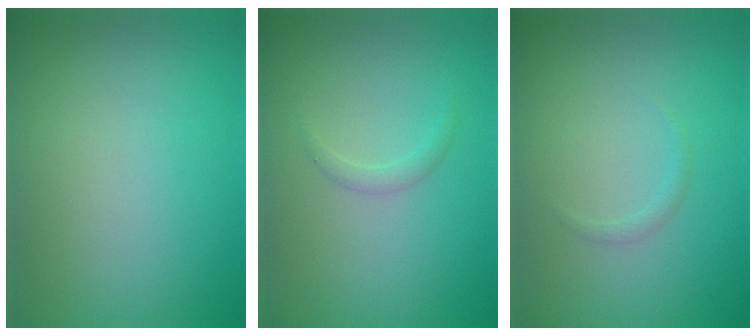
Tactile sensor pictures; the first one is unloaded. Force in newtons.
{"total": 0.9, "press": 0.9, "slide": 0.0}
{"total": 0.6, "press": 0.6, "slide": 0.1}